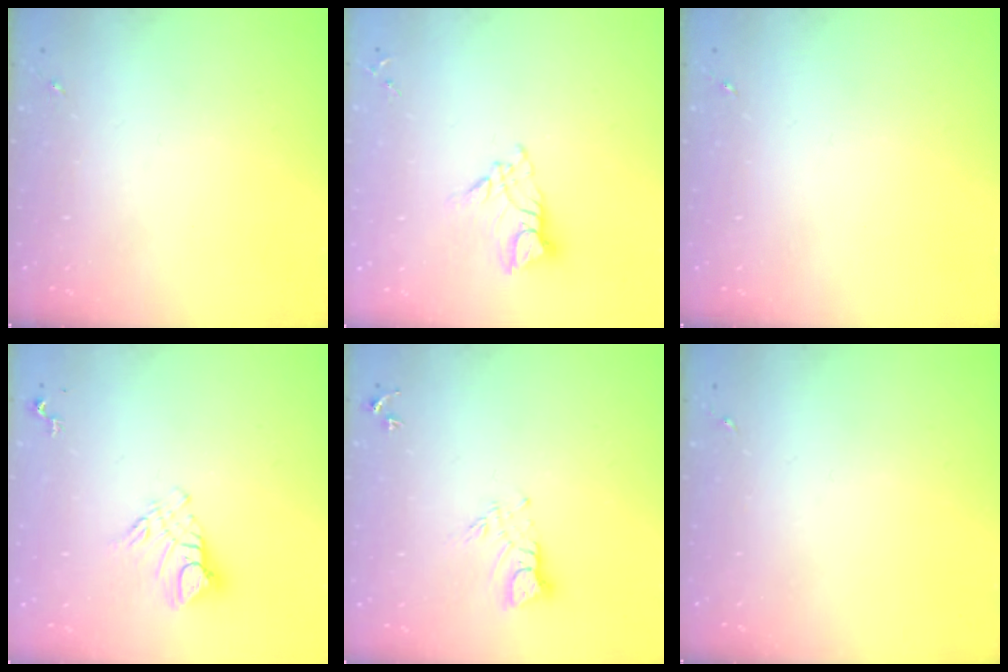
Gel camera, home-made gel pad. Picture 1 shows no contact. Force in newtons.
{"total": 9.7, "press": 9.6, "slide": 0.9}
{"total": 0.0}
{"total": 10.2, "press": 10.1, "slide": 0.8}
{"total": 6.7, "press": 6.7, "slide": 0.6}
{"total": 0.0}